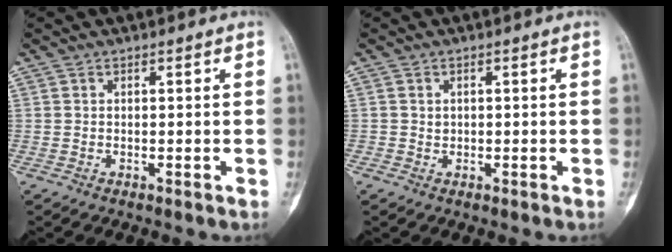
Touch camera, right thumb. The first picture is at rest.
{"total": 0.9, "force": [0.0, 0.9, 0.2], "torque": [0.005, 0.003, 0.000]}